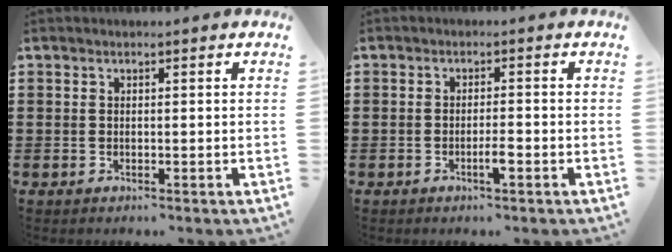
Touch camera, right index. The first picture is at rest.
{"total": 2.3, "force": [-1.2, 0.3, 2.0], "torque": [-0.035, 0.002, -0.021]}